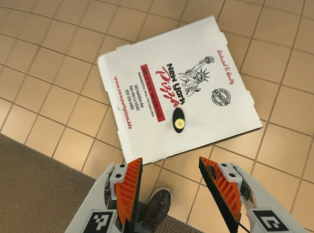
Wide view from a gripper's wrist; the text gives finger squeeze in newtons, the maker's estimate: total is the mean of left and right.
{"total": 0.0}